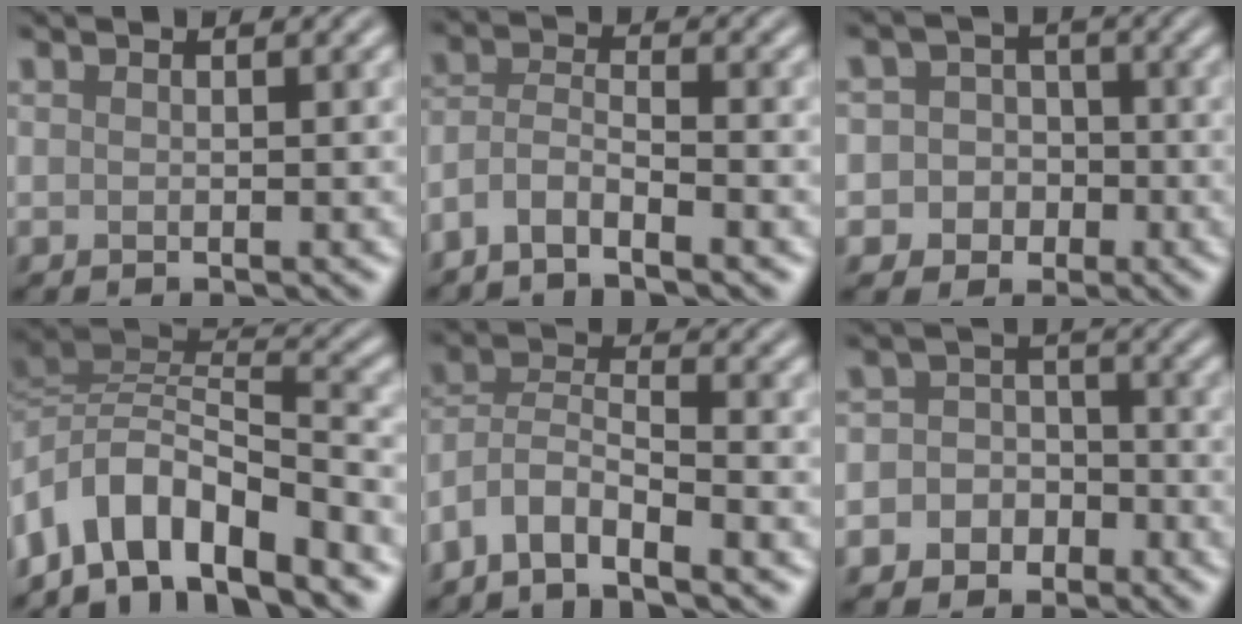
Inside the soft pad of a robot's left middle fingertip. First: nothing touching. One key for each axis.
{"total": 3.2, "fx": -2.4, "fy": 0.7, "fz": 2.0, "tx": -0.042, "ty": 0.001, "tz": -0.059}
{"total": 5.5, "fx": -1.5, "fy": 5.2, "fz": 0.9, "tx": 0.006, "ty": 0.013, "tz": -0.052}
{"total": 8.4, "fx": -4.5, "fy": 3.3, "fz": 6.3, "tx": -0.096, "ty": 0.009, "tz": -0.092}
{"total": 5.8, "fx": -4.4, "fy": 1.8, "fz": 3.3, "tx": -0.060, "ty": 0.001, "tz": -0.091}
{"total": 5.6, "fx": -2.7, "fy": 4.8, "fz": 1.2, "tx": 0.004, "ty": 0.006, "tz": -0.061}